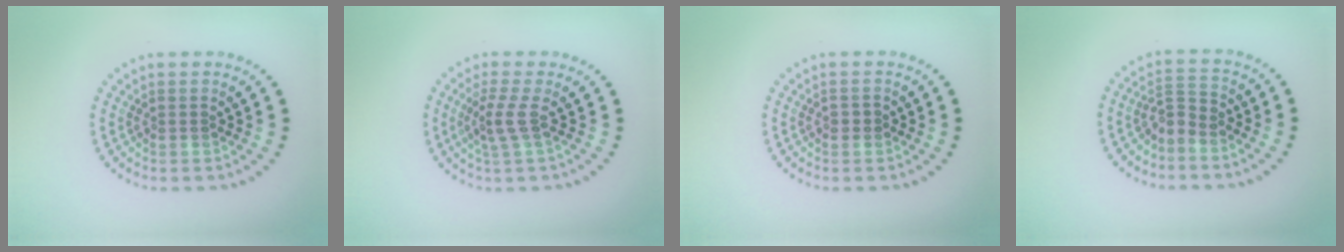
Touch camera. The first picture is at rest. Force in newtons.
{"total": 2.1, "press": 1.6, "slide": 1.5}
{"total": 0.9, "press": 0.9, "slide": 0.2}
{"total": 2.2, "press": 1.5, "slide": 1.6}